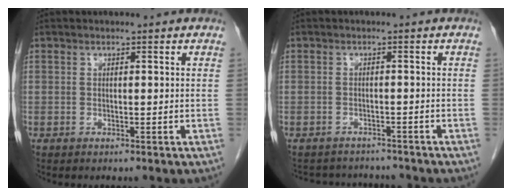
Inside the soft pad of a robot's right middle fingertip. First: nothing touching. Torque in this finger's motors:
{"motor_torque": [0.22, -0.09, -0.32, -0.03]}